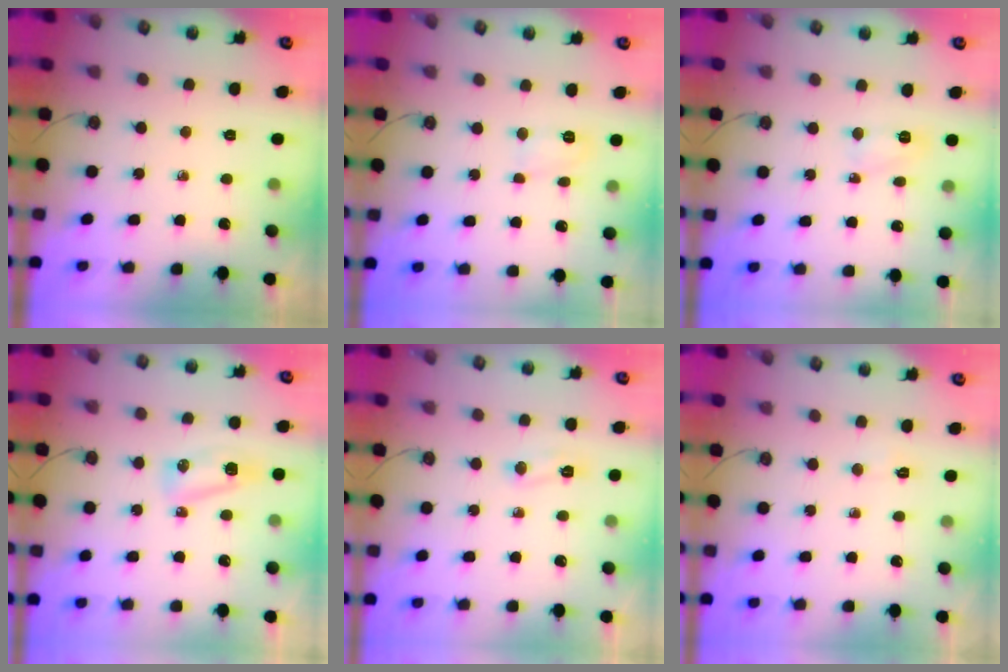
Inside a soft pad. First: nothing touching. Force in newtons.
{"total": 4.7, "press": 4.6, "slide": 0.8}
{"total": 3.9, "press": 3.8, "slide": 0.7}
{"total": 6.4, "press": 6.4, "slide": 0.6}
{"total": 10.0, "press": 5.0, "slide": 8.7}
{"total": 2.9, "press": 2.6, "slide": 1.4}